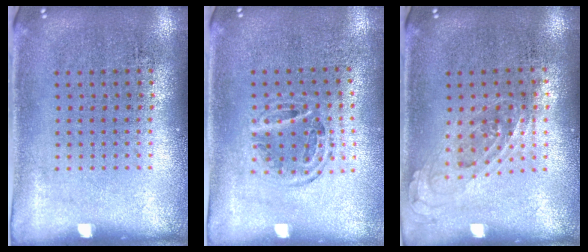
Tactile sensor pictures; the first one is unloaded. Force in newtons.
{"total": 1.1, "press": 1.0, "slide": 0.4}
{"total": 0.8, "press": 0.7, "slide": 0.4}